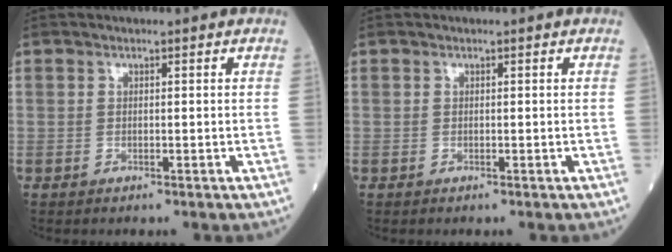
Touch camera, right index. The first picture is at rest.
{"total": 0.0}